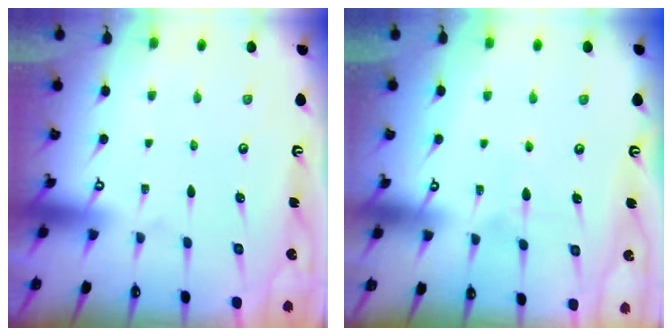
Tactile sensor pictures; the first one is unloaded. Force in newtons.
{"total": 6.0, "press": 6.0, "slide": 0.4}